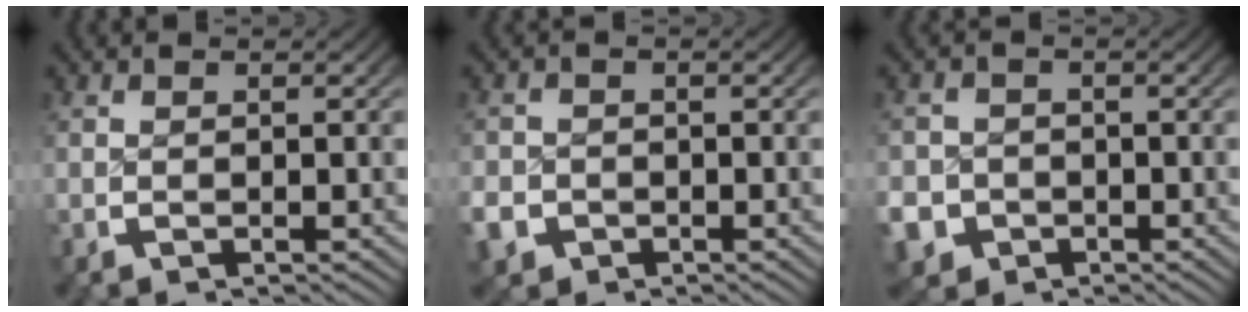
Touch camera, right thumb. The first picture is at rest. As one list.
[{"total": 3.6, "force": [-1.8, 3.0, 0.8], "torque": [-0.026, -0.018, -0.028]}, {"total": 6.5, "force": [-2.9, 5.6, 1.7], "torque": [-0.045, -0.033, -0.044]}]